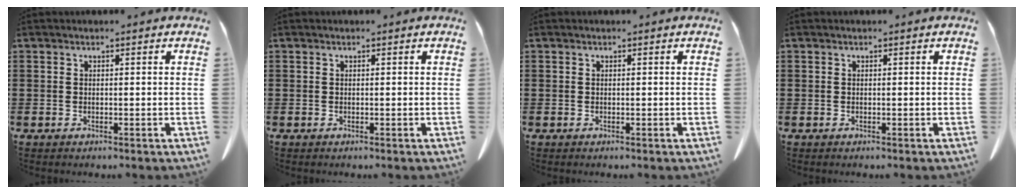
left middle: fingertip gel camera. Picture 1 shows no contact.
{"total": 0.0}
{"total": 0.0}
{"total": 0.0}